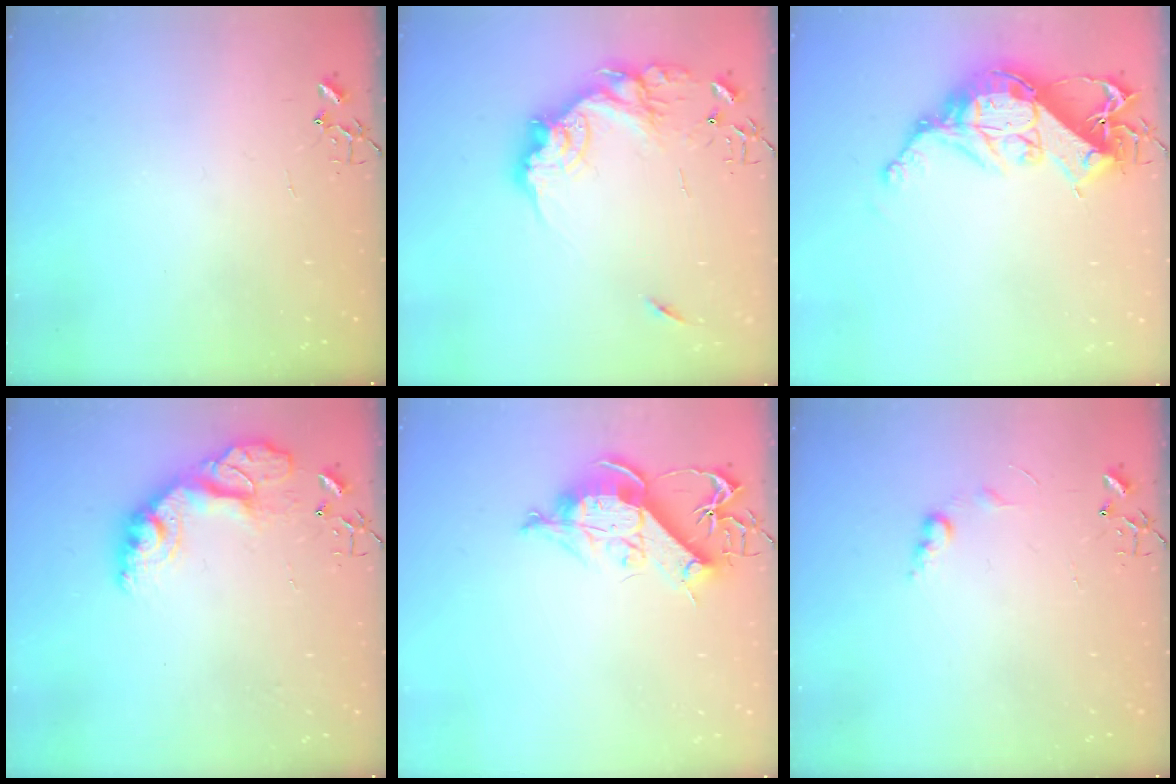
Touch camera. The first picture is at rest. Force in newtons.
{"total": 18.4, "press": 18.3, "slide": 1.7}
{"total": 15.8, "press": 15.7, "slide": 1.2}
{"total": 15.2, "press": 15.1, "slide": 1.1}
{"total": 12.2, "press": 12.1, "slide": 1.5}
{"total": 7.3, "press": 7.3, "slide": 0.6}